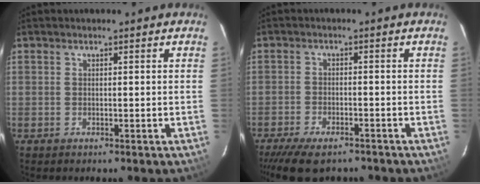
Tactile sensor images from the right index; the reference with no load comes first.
{"total": 9.0, "force": [-7.3, 3.1, 4.3], "torque": [-0.103, -0.017, -0.122]}